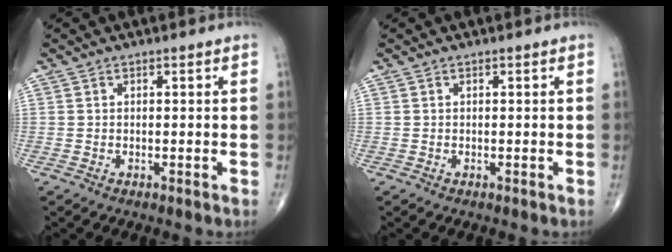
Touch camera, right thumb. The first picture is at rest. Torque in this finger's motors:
{"motor_torque": [0.00, 0.00, 0.00, 0.00, 0.00]}